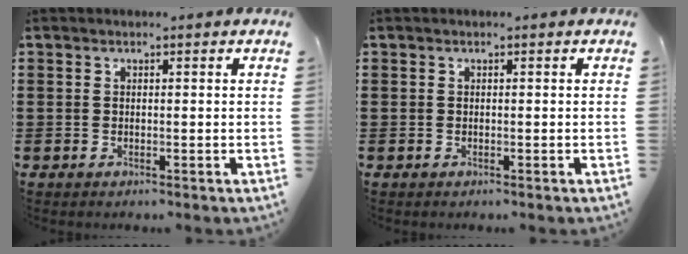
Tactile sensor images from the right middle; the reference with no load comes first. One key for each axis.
{"total": 0.0}